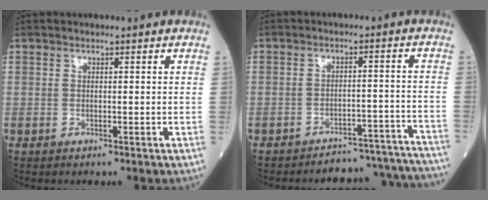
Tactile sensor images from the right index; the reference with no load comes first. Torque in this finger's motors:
{"motor_torque": [-0.61, -1.09, -0.38, -0.14]}